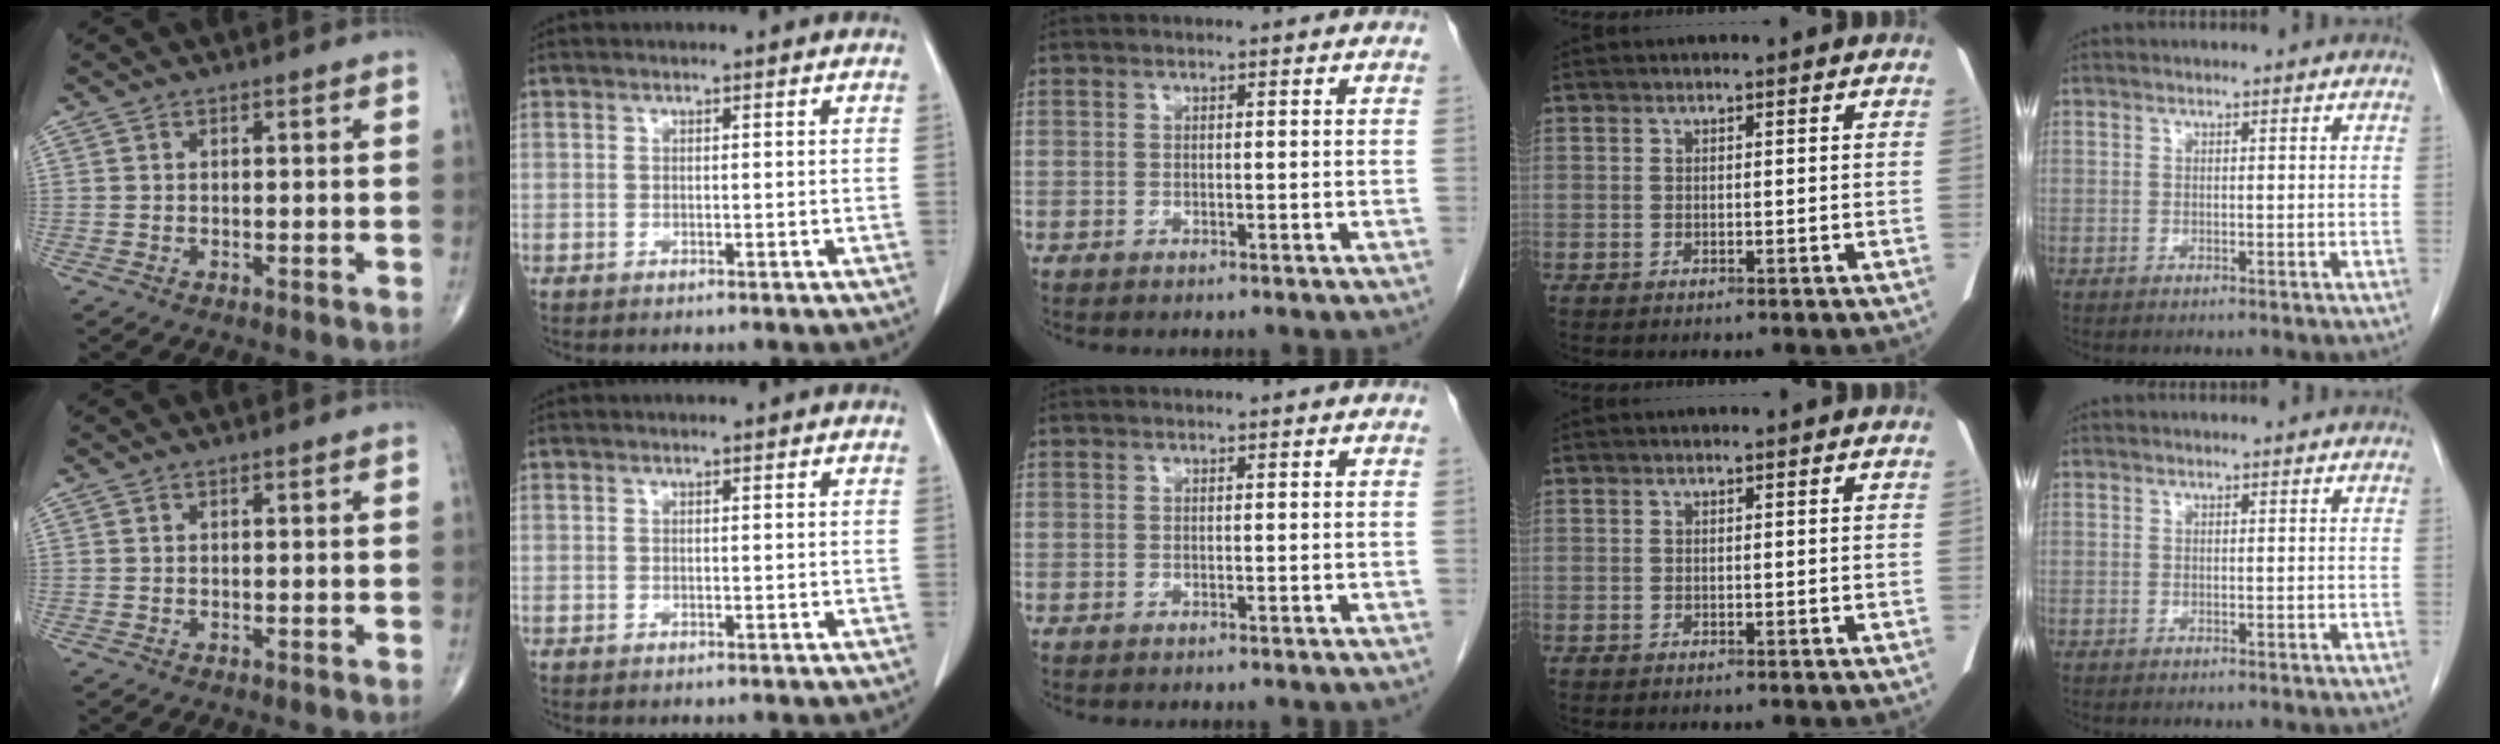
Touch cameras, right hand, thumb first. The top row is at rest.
{}